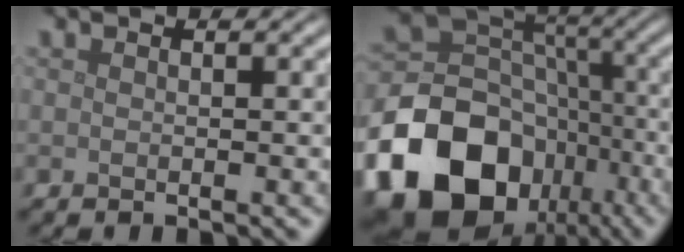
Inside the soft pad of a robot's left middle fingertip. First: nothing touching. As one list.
[{"total": 18.5, "force": [-9.2, 13.9, 8.2], "torque": [-0.190, -0.040, -0.155]}]